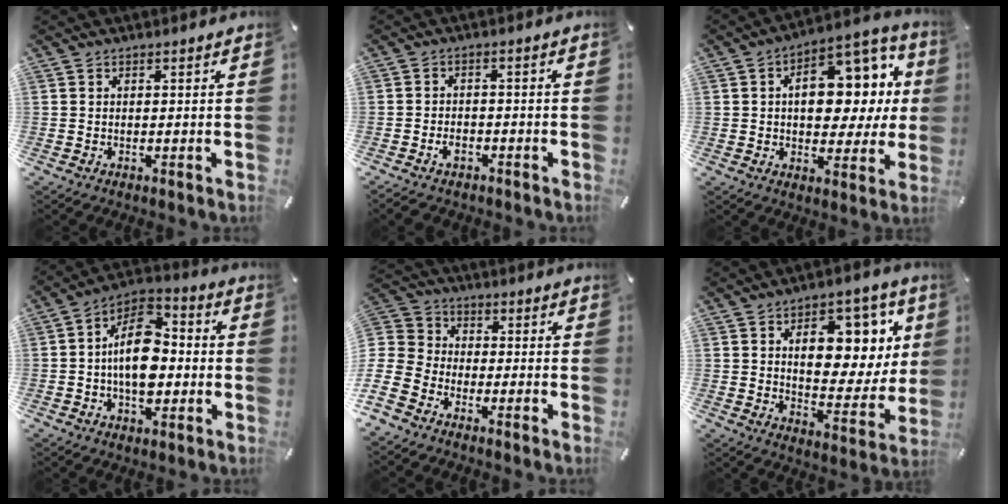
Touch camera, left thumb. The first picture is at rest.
{"total": 3.8, "force": [-2.2, 2.4, 1.9], "torque": [-0.038, 0.009, -0.044]}
{"total": 16.6, "force": [3.4, 10.3, 12.5], "torque": [-0.153, -0.020, 0.058]}
{"total": 14.2, "force": [-1.3, 9.0, 10.8], "torque": [-0.202, 0.003, -0.026]}
{"total": 10.0, "force": [-6.8, 6.6, 3.2], "torque": [-0.081, 0.031, -0.131]}
{"total": 15.6, "force": [6.3, 9.5, 10.8], "torque": [-0.135, -0.037, 0.104]}